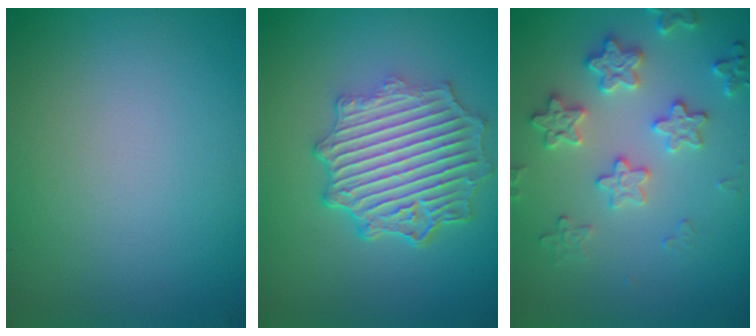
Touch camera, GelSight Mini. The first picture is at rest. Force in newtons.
{"total": 6.6, "press": 5.1, "slide": 4.1}
{"total": 3.6, "press": 3.4, "slide": 1.2}